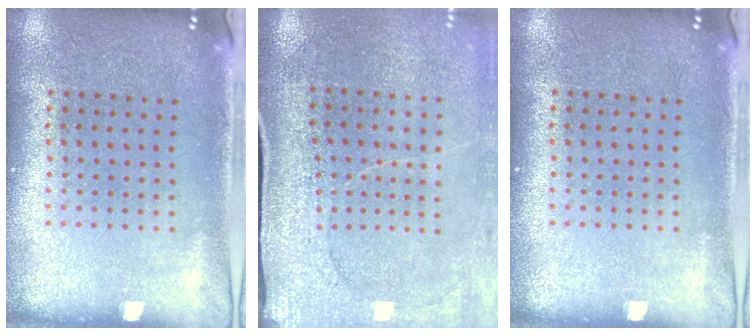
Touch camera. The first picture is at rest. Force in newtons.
{"total": 3.0, "press": 2.8, "slide": 1.1}
{"total": 0.0}